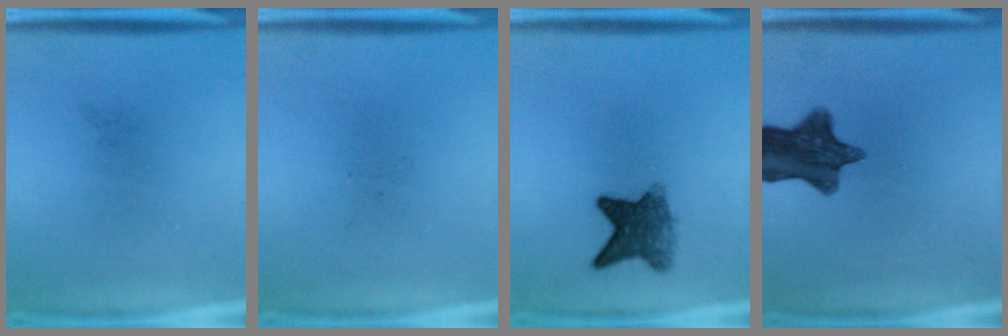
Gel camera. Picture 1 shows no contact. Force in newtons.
{"total": 0.0}
{"total": 6.5}
{"total": 11.2}